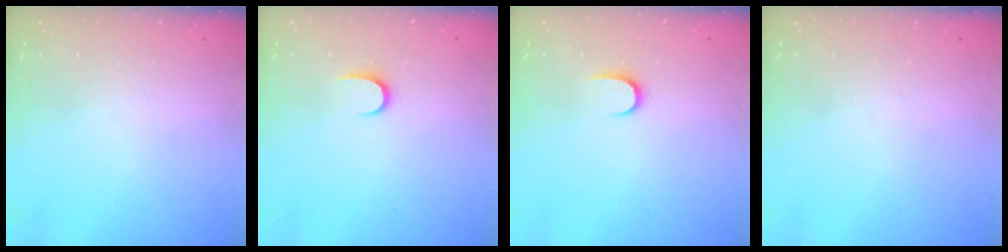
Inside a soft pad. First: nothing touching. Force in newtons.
{"total": 5.4, "press": 5.4, "slide": 0.5}
{"total": 5.4, "press": 5.4, "slide": 0.5}
{"total": 0.0}